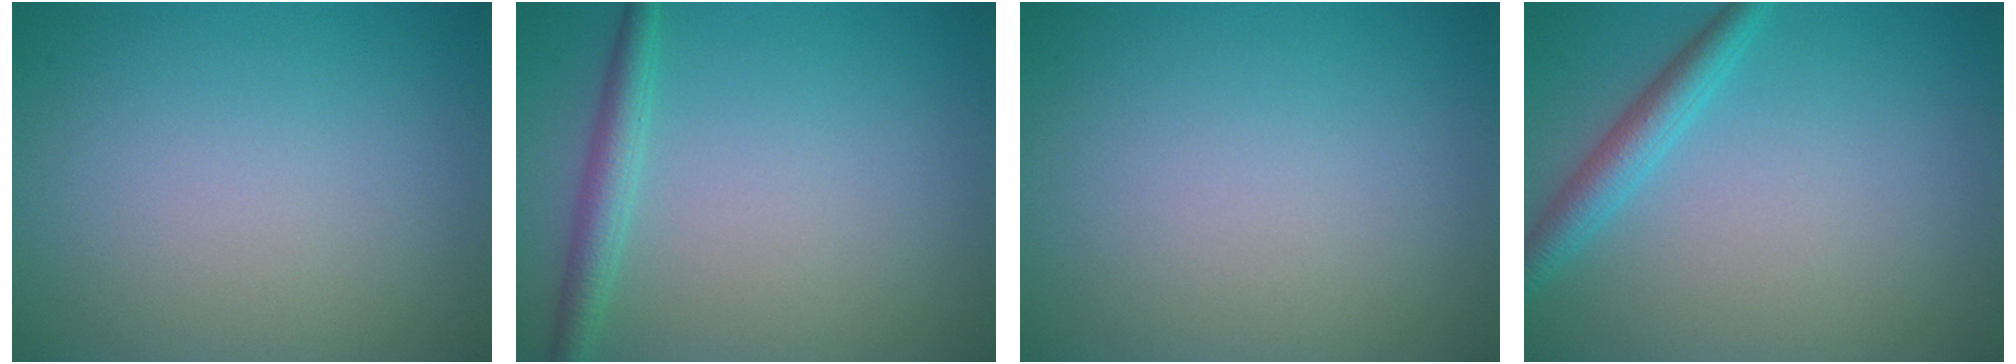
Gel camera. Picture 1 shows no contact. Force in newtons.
{"total": 2.3, "press": 2.3, "slide": 0.1}
{"total": 0.0}
{"total": 2.6, "press": 2.6, "slide": 0.1}